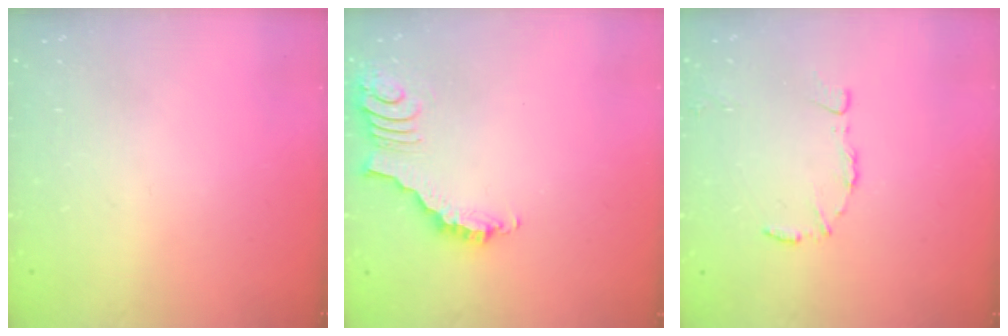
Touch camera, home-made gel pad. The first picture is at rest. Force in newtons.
{"total": 3.3, "press": 3.3, "slide": 0.7}
{"total": 4.8, "press": 4.7, "slide": 0.3}